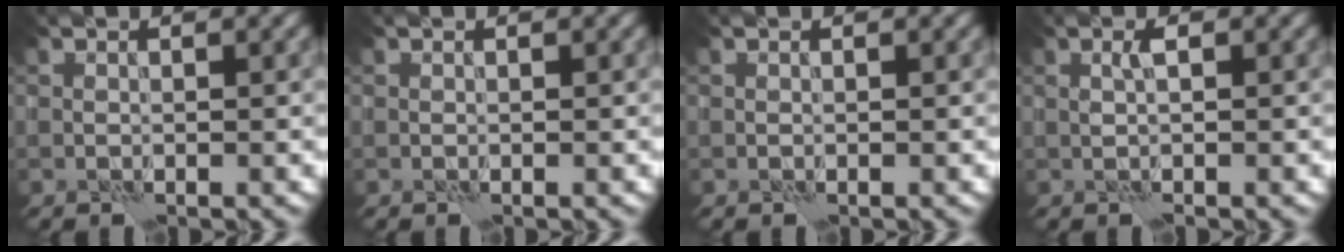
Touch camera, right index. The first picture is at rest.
{"total": 0.0}
{"total": 0.0}
{"total": 1.3, "force": [0.1, 0.3, 1.2], "torque": [-0.024, 0.005, 0.000]}